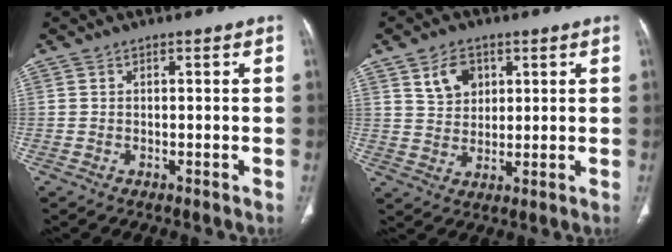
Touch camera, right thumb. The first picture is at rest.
{"total": 6.5, "force": [3.1, 4.7, 3.3], "torque": [-0.038, -0.015, 0.059]}